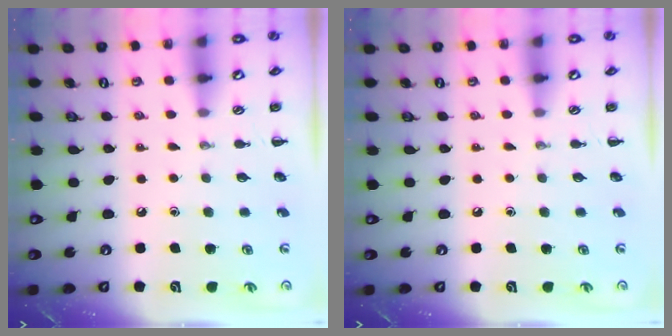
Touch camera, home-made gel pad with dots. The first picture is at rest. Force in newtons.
{"total": 0.0}